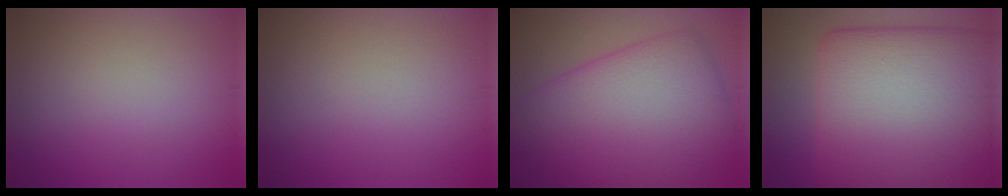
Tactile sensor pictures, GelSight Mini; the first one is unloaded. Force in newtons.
{"total": 0.0}
{"total": 12.1, "press": 12.1, "slide": 0.3}
{"total": 22.3, "press": 22.3, "slide": 0.8}